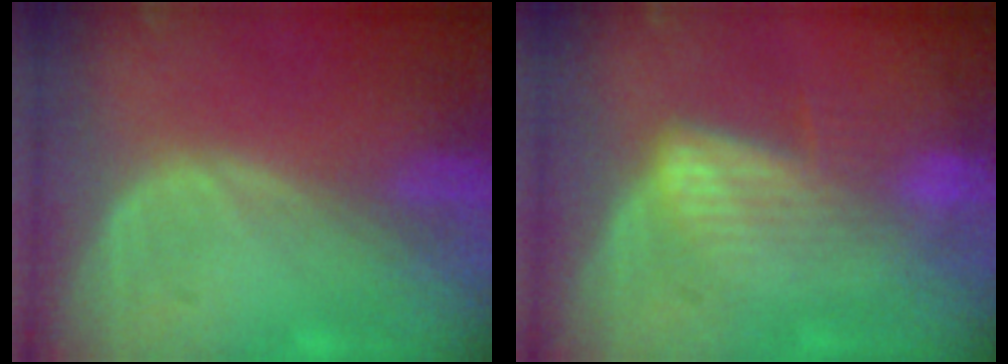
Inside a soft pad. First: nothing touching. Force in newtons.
{"total": 7.0, "press": 6.1, "slide": 3.5}